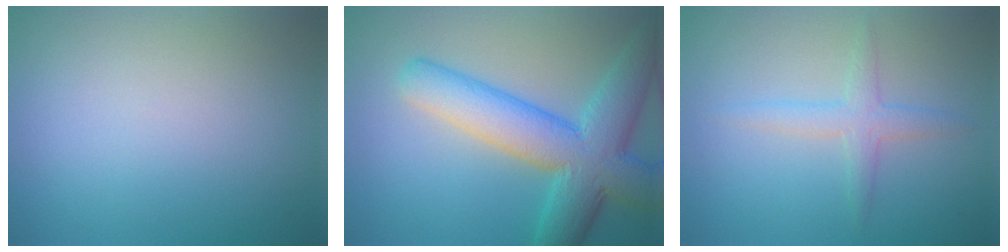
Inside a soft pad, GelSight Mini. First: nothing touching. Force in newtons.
{"total": 8.9, "press": 8.9, "slide": 0.0}
{"total": 2.2, "press": 2.2, "slide": 0.1}